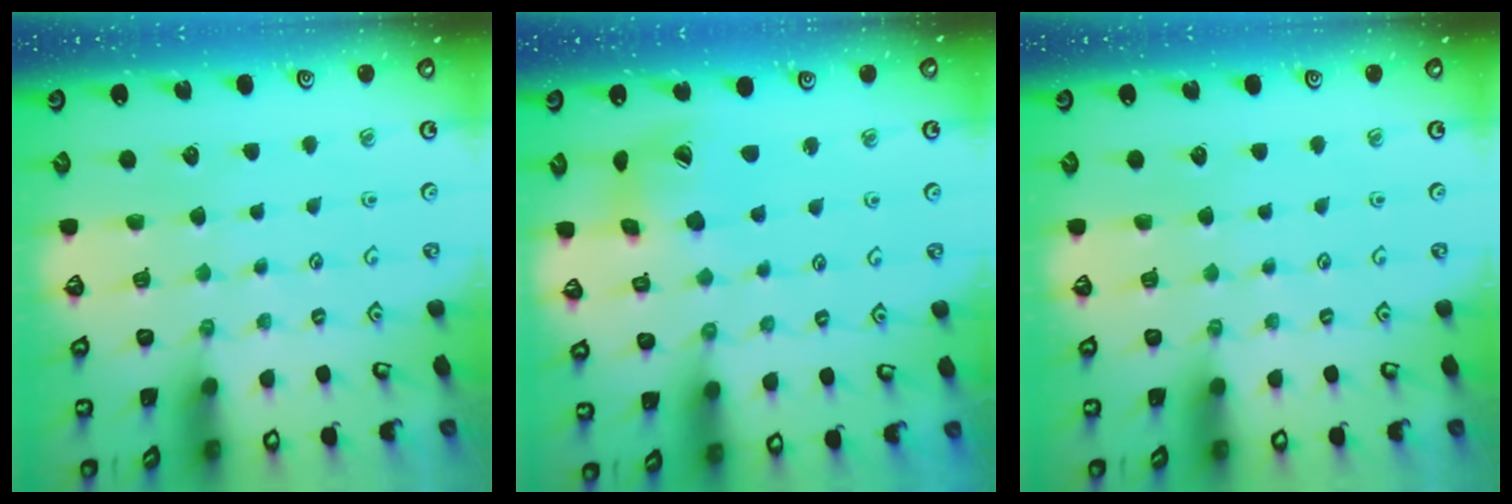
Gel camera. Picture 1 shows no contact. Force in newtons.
{"total": 11.4, "press": 11.3, "slide": 1.5}
{"total": 0.0}